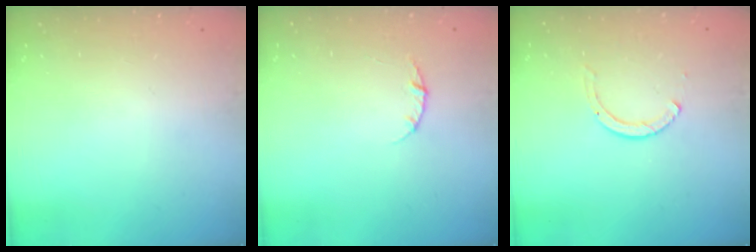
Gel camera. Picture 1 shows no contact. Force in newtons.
{"total": 2.8, "press": 2.8, "slide": 0.4}
{"total": 2.6, "press": 2.6, "slide": 0.3}